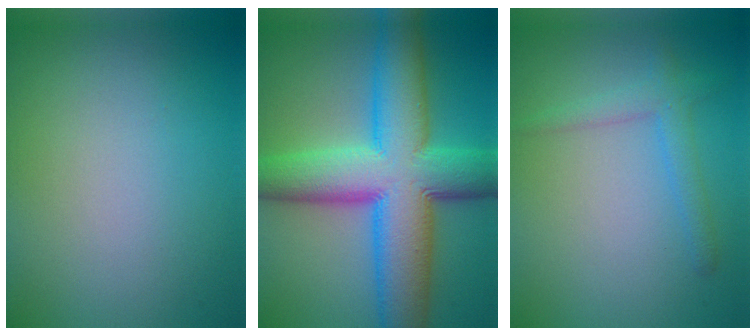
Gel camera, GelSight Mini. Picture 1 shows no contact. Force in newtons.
{"total": 12.9, "press": 12.9, "slide": 0.3}
{"total": 2.2, "press": 2.2, "slide": 0.0}